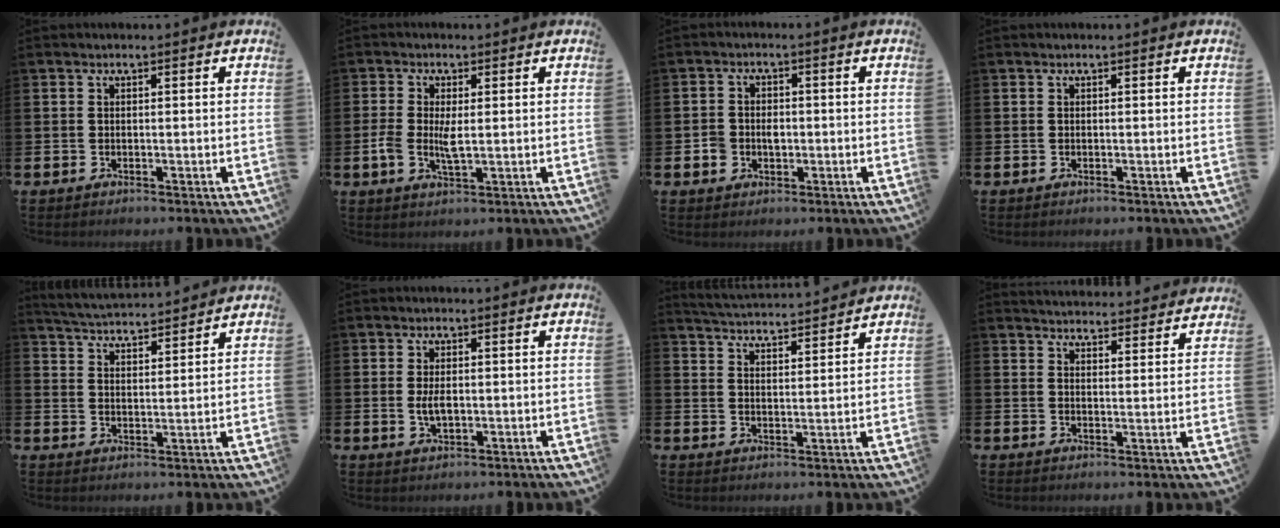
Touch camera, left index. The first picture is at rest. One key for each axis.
{"total": 3.9, "fx": 0.3, "fy": 1.7, "fz": 3.5, "tx": -0.056, "ty": 0.000, "tz": 0.003}
{"total": 2.7, "fx": -0.6, "fy": 2.5, "fz": 0.8, "tx": -0.011, "ty": 0.003, "tz": -0.019}
{"total": 0.0}
{"total": 4.8, "fx": 4.8, "fy": 0.1, "fz": 0.1, "tx": -0.025, "ty": -0.029, "tz": 0.085}
{"total": 2.8, "fx": 0.0, "fy": 1.5, "fz": 2.4, "tx": -0.037, "ty": 0.000, "tz": -0.003}
{"total": 4.6, "fx": 4.6, "fy": 0.0, "fz": 0.0, "tx": -0.023, "ty": -0.033, "tz": 0.083}
{"total": 4.7, "fx": 4.6, "fy": 0.6, "fz": 0.0, "tx": -0.005, "ty": -0.036, "tz": 0.083}